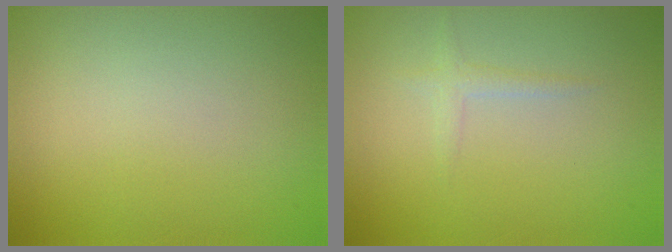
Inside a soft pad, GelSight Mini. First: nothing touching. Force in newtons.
{"total": 1.0, "press": 1.0, "slide": 0.1}